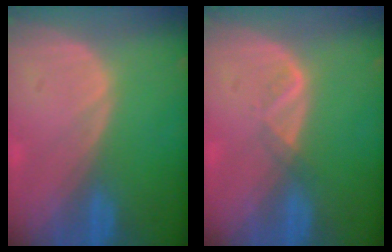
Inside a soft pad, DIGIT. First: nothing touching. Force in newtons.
{"total": 1.6, "press": 1.5, "slide": 0.7}